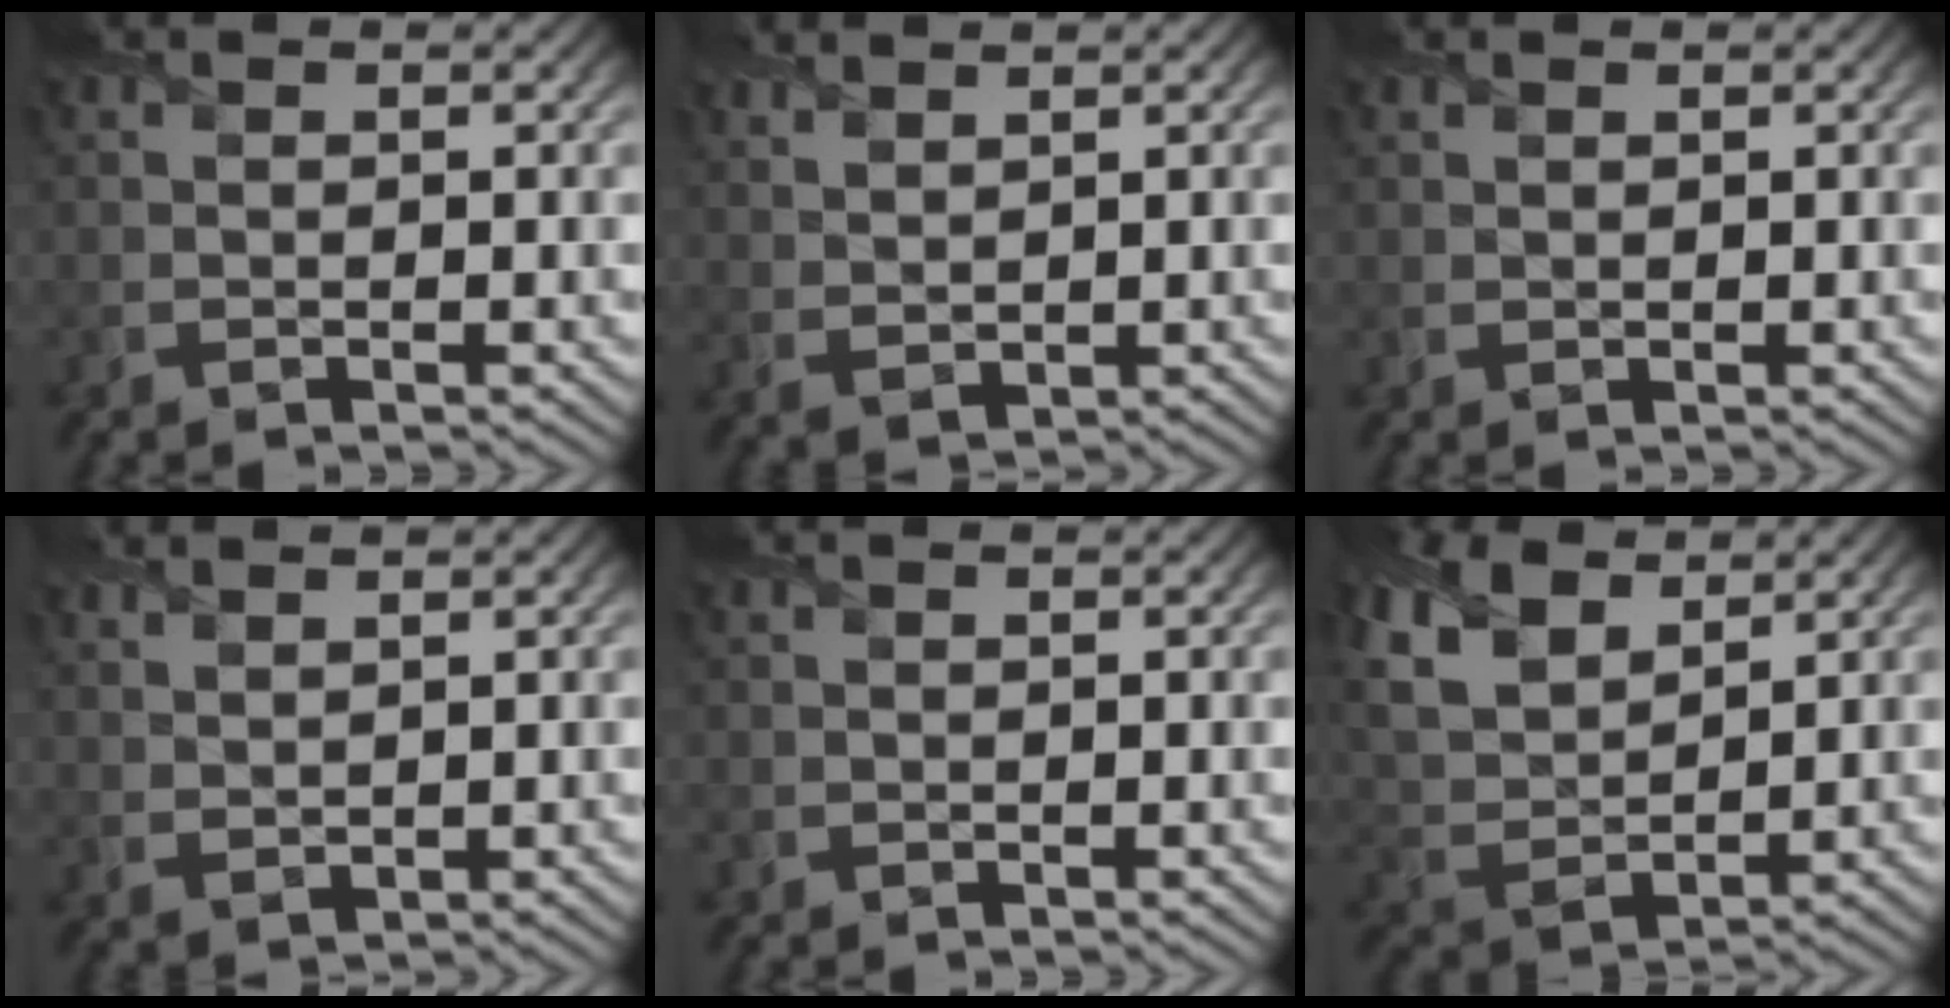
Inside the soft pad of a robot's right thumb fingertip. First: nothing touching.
{"total": 3.1, "force": [2.4, 1.4, 1.5], "torque": [-0.040, 0.001, 0.056]}
{"total": 1.0, "force": [0.7, 0.6, 0.1], "torque": [-0.004, -0.002, 0.017]}
{"total": 2.5, "force": [2.0, 1.1, 1.2], "torque": [-0.032, 0.001, 0.047]}
{"total": 0.8, "force": [-0.2, 0.8, 0.0], "torque": [0.002, -0.005, -0.007]}
{"total": 10.2, "force": [6.0, 5.5, 6.0], "torque": [-0.176, 0.014, 0.122]}